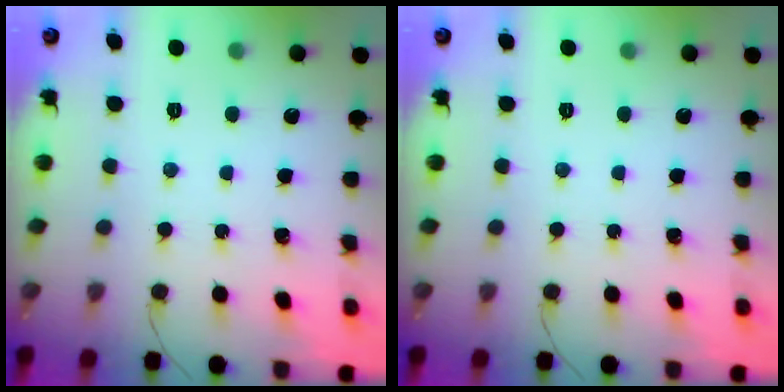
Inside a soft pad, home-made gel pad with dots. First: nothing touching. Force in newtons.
{"total": 0.0}